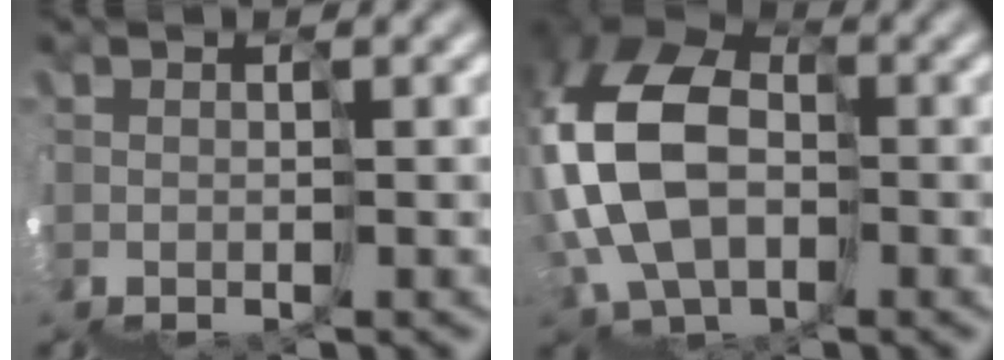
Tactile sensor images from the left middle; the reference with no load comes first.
{"total": 9.0, "force": [1.7, 6.8, 5.6], "torque": [-0.150, 0.041, 0.002]}